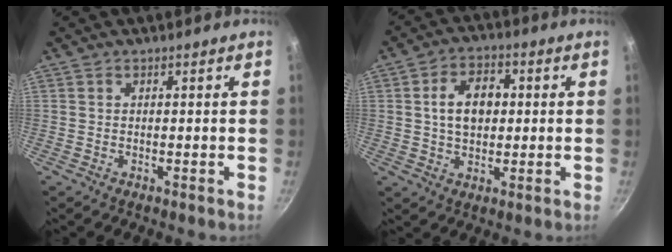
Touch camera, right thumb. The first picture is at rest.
{"total": 8.8, "force": [1.1, 6.1, 6.3], "torque": [-0.082, 0.012, 0.014]}